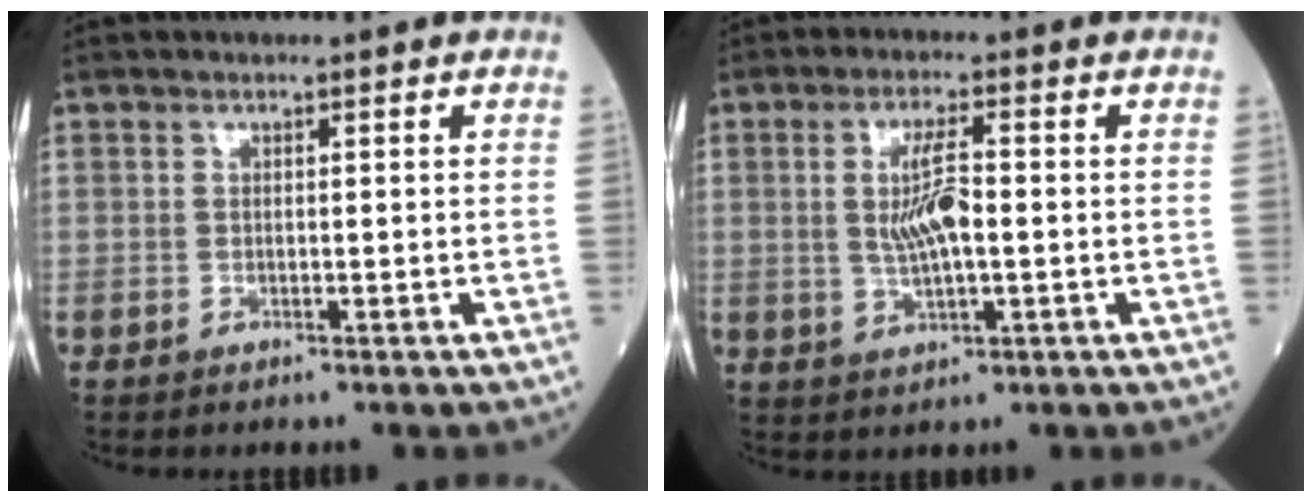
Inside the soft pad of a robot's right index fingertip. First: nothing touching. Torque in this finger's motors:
{"motor_torque": [0.25, -0.03, 0.12, 0.04]}